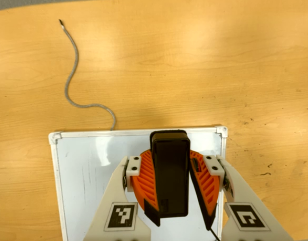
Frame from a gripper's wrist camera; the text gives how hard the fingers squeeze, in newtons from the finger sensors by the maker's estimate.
{"total": 8.4, "left": 8.9, "right": 8.0}